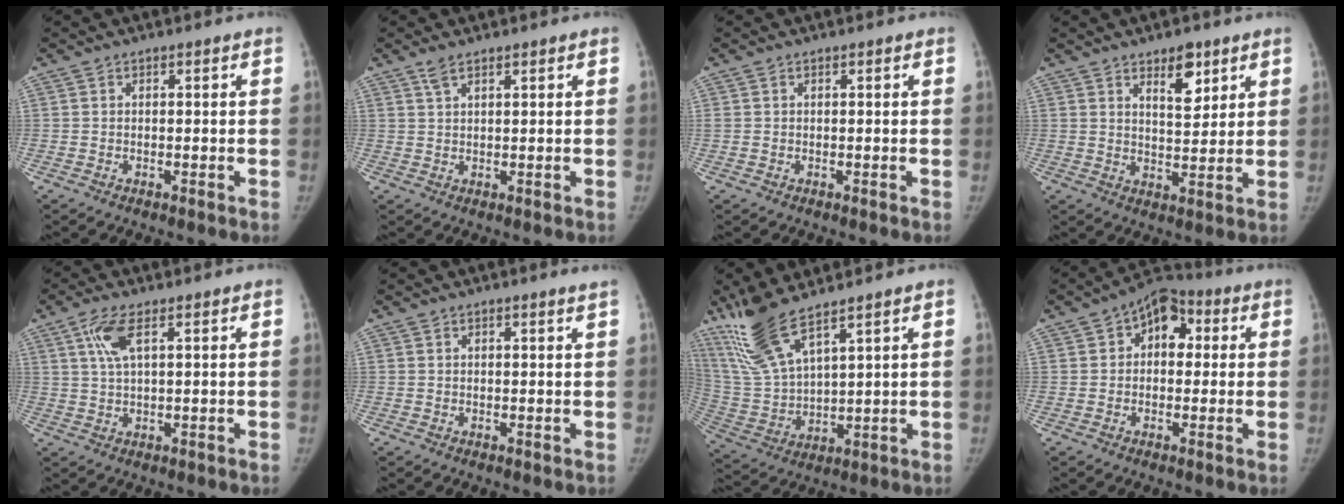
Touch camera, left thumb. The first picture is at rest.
{"total": 1.7, "force": [1.3, 0.6, 0.9], "torque": [-0.014, 0.004, 0.027]}
{"total": 0.5, "force": [-0.1, 0.5, 0.2], "torque": [-0.007, 0.000, -0.002]}
{"total": 6.4, "force": [3.8, 3.1, 4.2], "torque": [-0.035, -0.026, 0.059]}
{"total": 5.1, "force": [2.2, 1.6, 4.3], "torque": [-0.100, -0.001, 0.046]}
{"total": 0.6, "force": [0.6, -0.1, 0.3], "torque": [-0.005, -0.005, 0.007]}
{"total": 12.9, "force": [9.6, 3.1, 8.1], "torque": [-0.168, -0.044, 0.212]}
{"total": 8.6, "force": [1.9, 6.1, 5.8], "torque": [-0.043, 0.020, 0.016]}